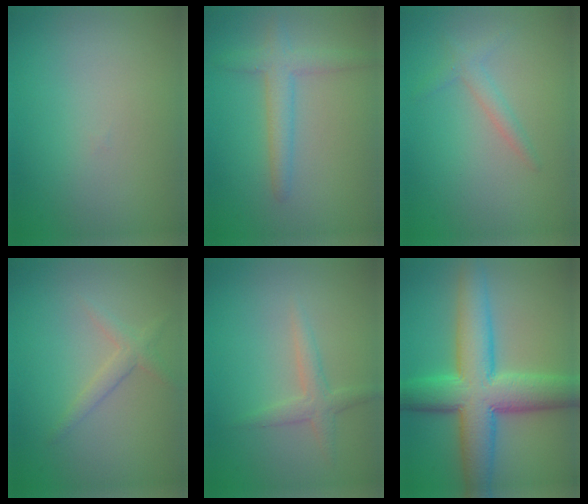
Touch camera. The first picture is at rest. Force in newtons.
{"total": 2.8, "press": 2.8, "slide": 0.2}
{"total": 1.5, "press": 1.5, "slide": 0.1}
{"total": 1.6, "press": 1.6, "slide": 0.1}
{"total": 1.9, "press": 1.9, "slide": 0.0}
{"total": 9.4, "press": 9.4, "slide": 0.2}